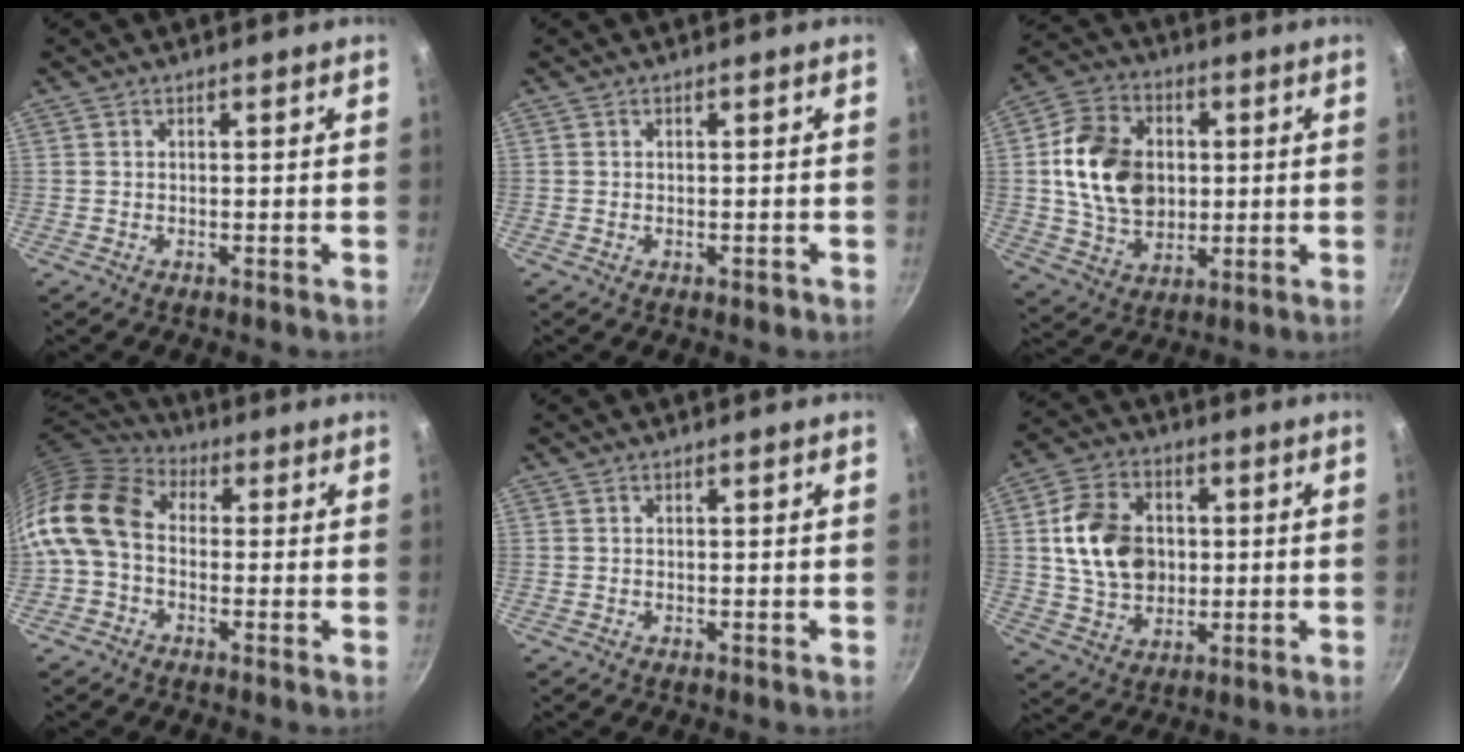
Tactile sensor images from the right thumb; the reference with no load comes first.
{"total": 0.8, "force": [-0.4, 0.3, 0.6], "torque": [-0.006, 0.002, -0.005]}
{"total": 16.2, "force": [1.5, 12.3, 10.5], "torque": [-0.163, 0.005, 0.027]}
{"total": 14.5, "force": [-1.0, 10.6, 9.8], "torque": [-0.196, 0.035, -0.042]}
{"total": 0.0}
{"total": 14.1, "force": [1.4, 10.7, 9.0], "torque": [-0.140, 0.008, 0.026]}